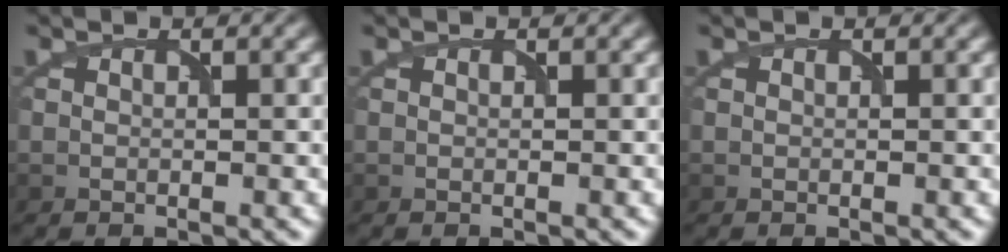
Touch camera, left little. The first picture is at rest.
{"total": 0.0}
{"total": 0.0}